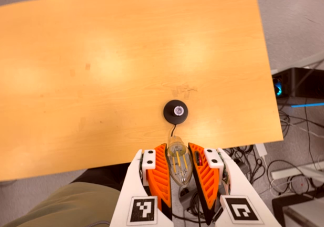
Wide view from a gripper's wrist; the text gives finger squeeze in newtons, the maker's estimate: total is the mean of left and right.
{"total": 21.8, "left": 24.3, "right": 19.3}